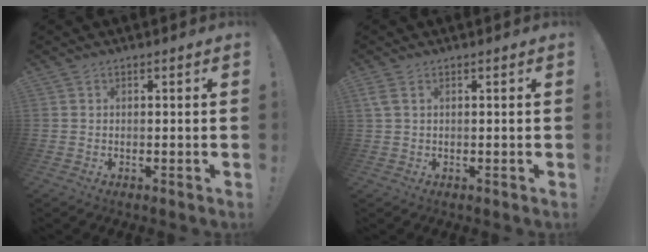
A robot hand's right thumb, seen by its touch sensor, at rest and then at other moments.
{"total": 2.4, "force": [1.1, 0.8, 1.9], "torque": [-0.040, 0.002, 0.021]}